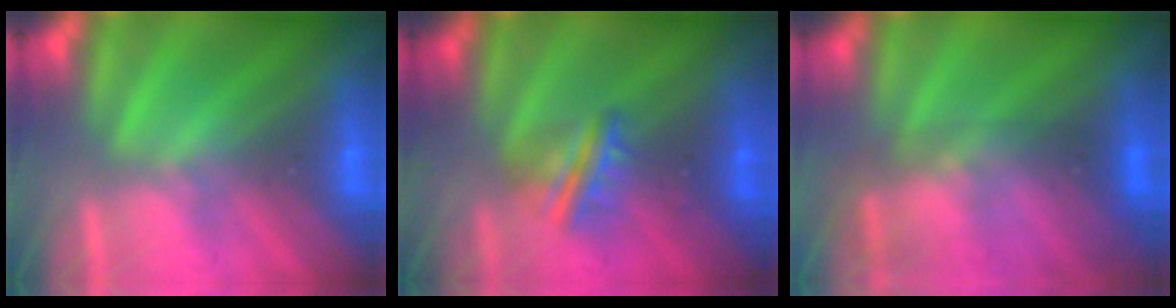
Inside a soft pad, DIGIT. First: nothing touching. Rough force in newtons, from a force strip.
{"total": 2.8}
{"total": 2.8}